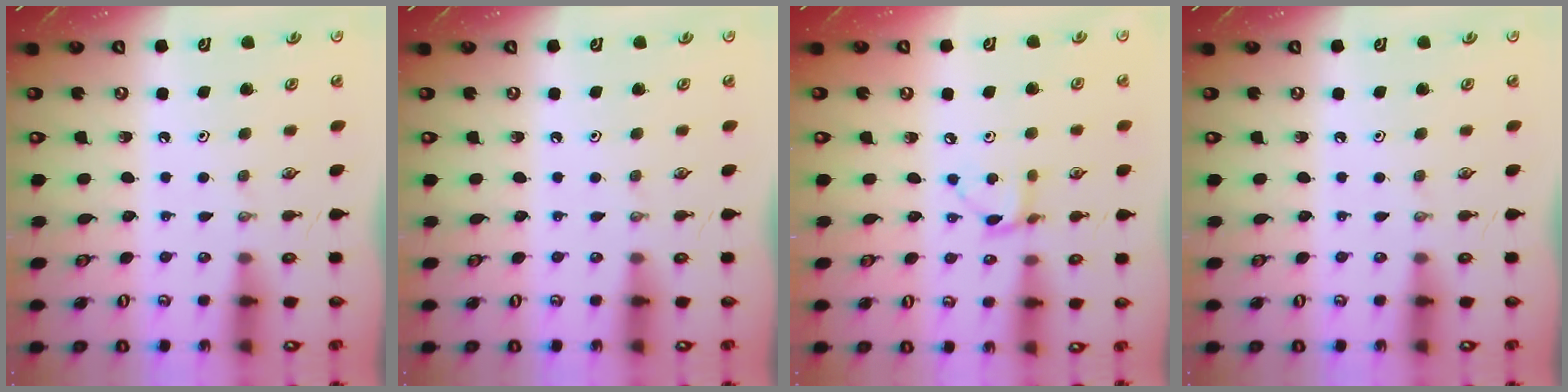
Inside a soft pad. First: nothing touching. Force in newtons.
{"total": 0.0}
{"total": 5.0, "press": 5.0, "slide": 0.2}
{"total": 0.0}